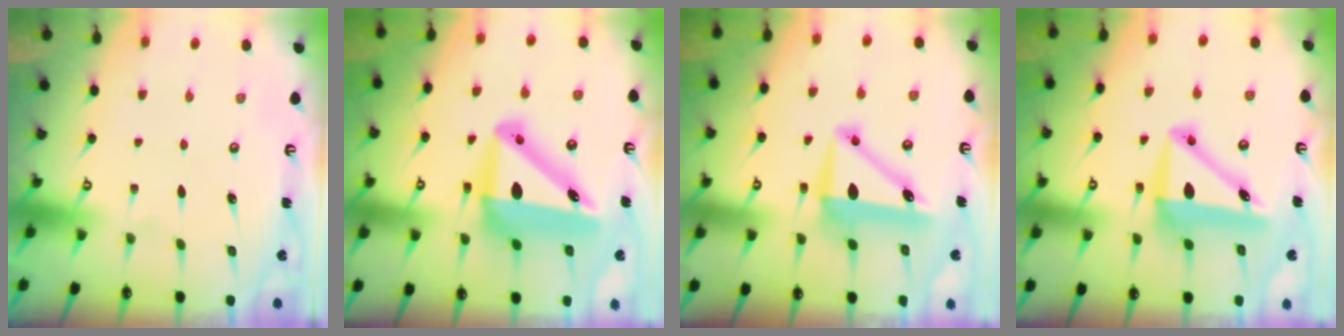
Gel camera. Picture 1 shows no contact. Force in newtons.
{"total": 15.6, "press": 14.9, "slide": 4.6}
{"total": 9.9, "press": 9.6, "slide": 2.1}
{"total": 10.7, "press": 10.4, "slide": 2.5}